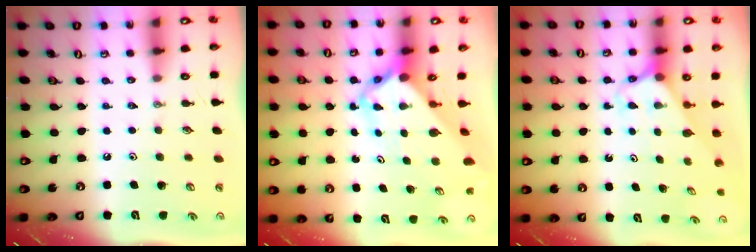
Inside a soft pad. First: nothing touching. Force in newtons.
{"total": 5.3, "press": 5.3, "slide": 0.4}
{"total": 2.5, "press": 2.5, "slide": 0.2}